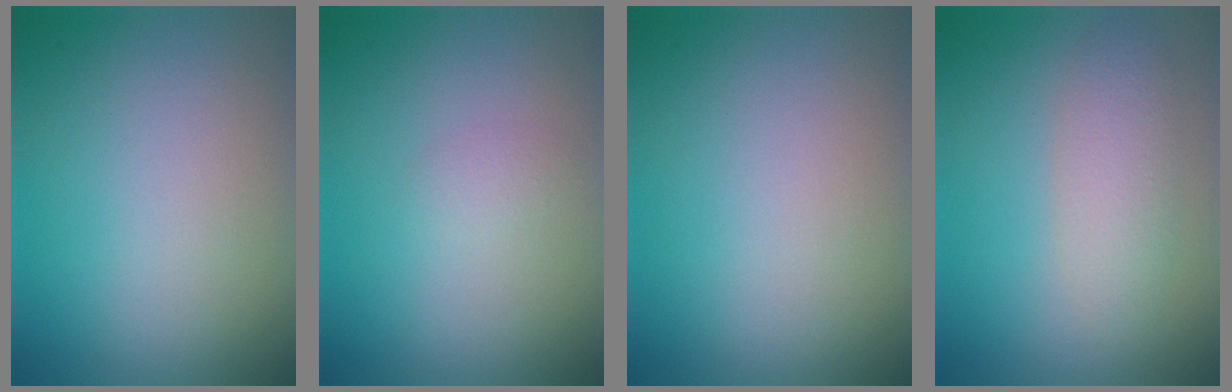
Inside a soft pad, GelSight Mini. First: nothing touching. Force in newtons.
{"total": 0.8, "press": 0.8, "slide": 0.0}
{"total": 0.0}
{"total": 2.7, "press": 2.7, "slide": 0.2}